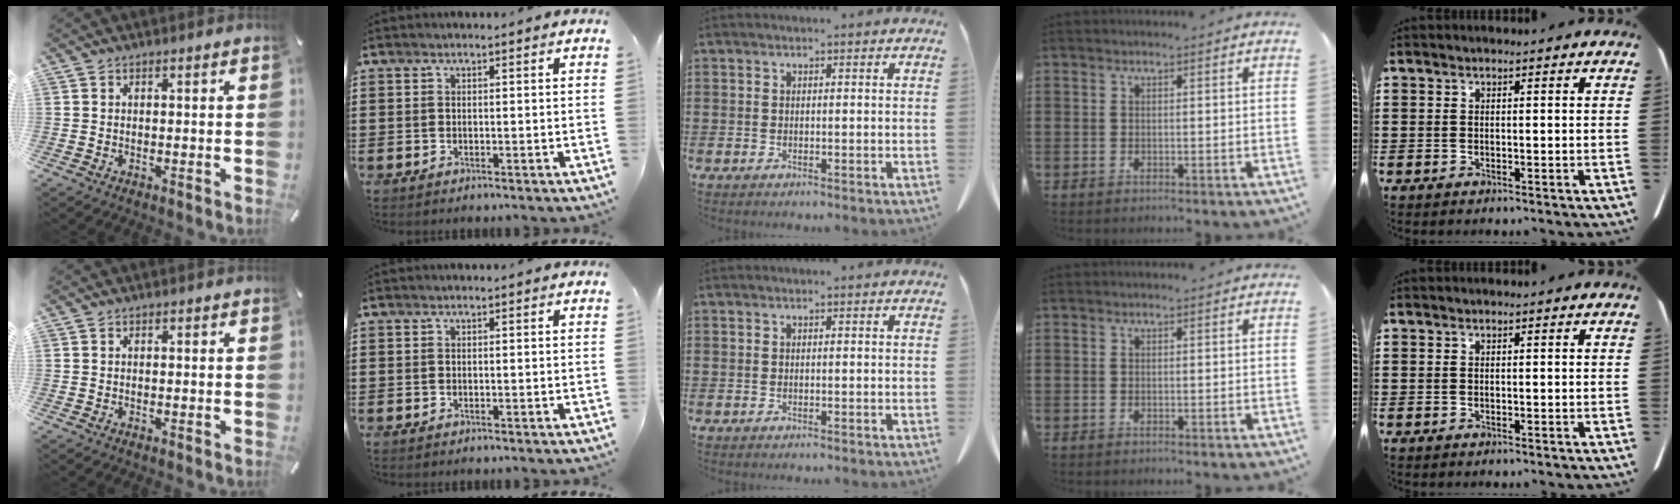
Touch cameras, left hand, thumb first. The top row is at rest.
{}